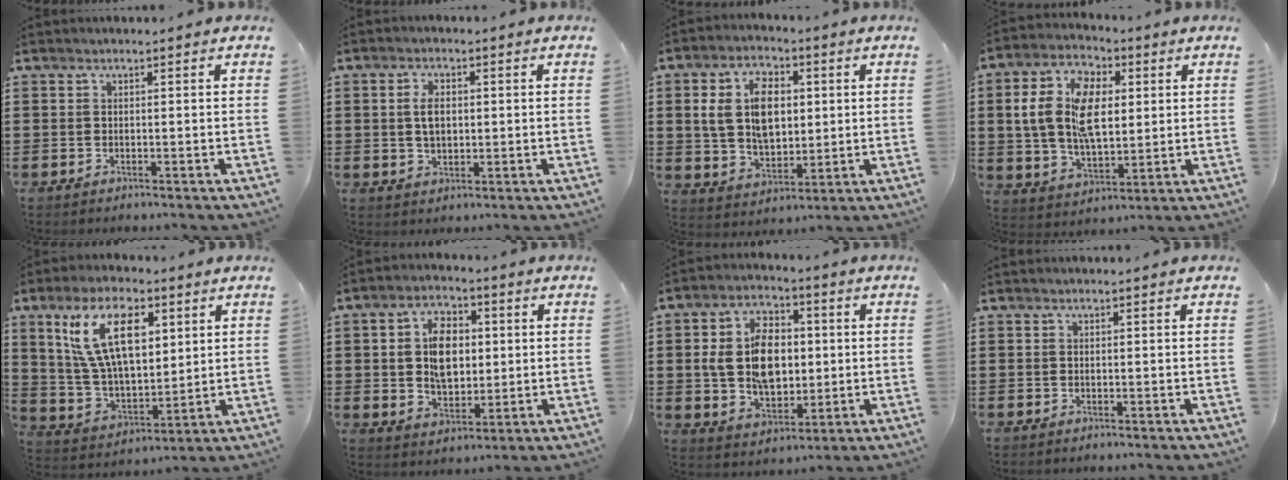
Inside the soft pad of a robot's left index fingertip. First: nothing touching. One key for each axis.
{"total": 3.7, "fx": 0.5, "fy": 2.1, "fz": 3.0, "tx": -0.069, "ty": 0.006, "tz": 0.005}
{"total": 9.7, "fx": 2.1, "fy": 6.3, "fz": 7.1, "tx": -0.155, "ty": 0.008, "tz": 0.030}
{"total": 12.2, "fx": 2.5, "fy": 7.1, "fz": 9.7, "tx": -0.217, "ty": 0.013, "tz": 0.043}
{"total": 14.2, "fx": 6.4, "fy": 6.9, "fz": 10.7, "tx": -0.239, "ty": 0.011, "tz": 0.116}
{"total": 8.0, "fx": 1.2, "fy": 5.3, "fz": 5.8, "tx": -0.115, "ty": 0.012, "tz": 0.015}
{"total": 10.6, "fx": 0.7, "fy": 7.1, "fz": 7.8, "tx": -0.164, "ty": 0.010, "tz": 0.007}
{"total": 0.0}